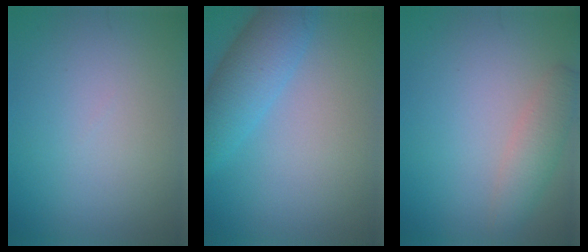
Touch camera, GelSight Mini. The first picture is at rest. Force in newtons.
{"total": 4.7, "press": 4.7, "slide": 0.2}
{"total": 2.6, "press": 2.6, "slide": 0.1}